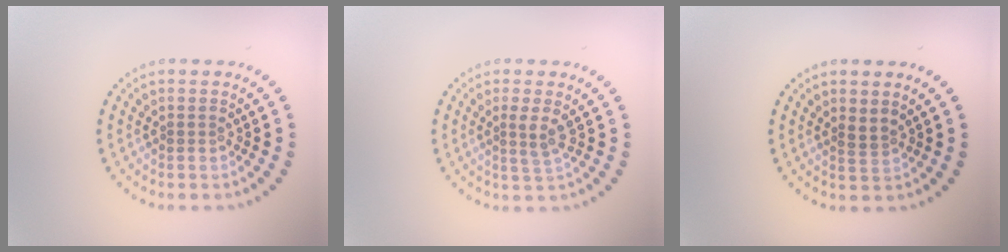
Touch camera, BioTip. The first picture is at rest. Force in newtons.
{"total": 1.8, "press": 1.2, "slide": 1.3}
{"total": 1.3, "press": 0.9, "slide": 0.9}